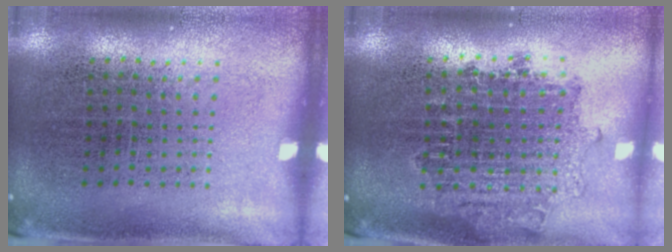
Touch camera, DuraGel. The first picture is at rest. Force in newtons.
{"total": 1.7, "press": 1.4, "slide": 1.0}